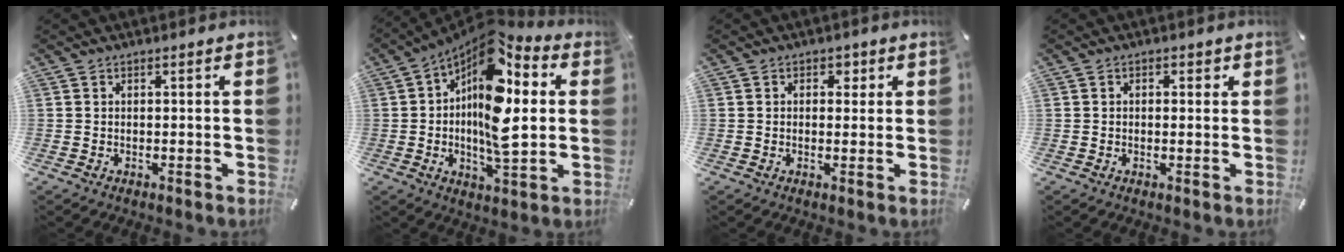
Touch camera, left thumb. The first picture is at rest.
{"total": 16.5, "force": [4.1, 7.6, 14.0], "torque": [-0.278, -0.047, 0.062]}
{"total": 2.3, "force": [0.6, 1.9, 1.2], "torque": [-0.004, -0.001, 0.001]}
{"total": 1.3, "force": [0.1, 1.0, 0.9], "torque": [-0.009, 0.004, -0.003]}